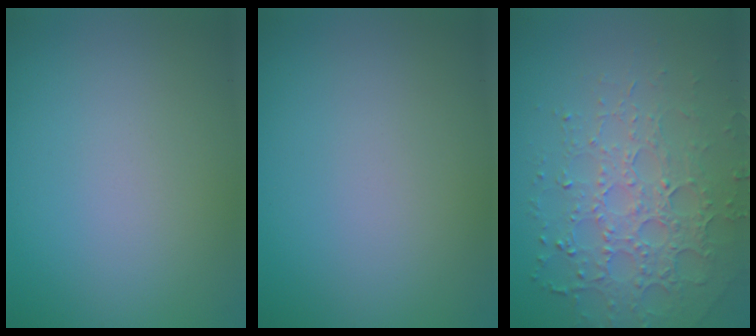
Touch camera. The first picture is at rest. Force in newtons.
{"total": 0.0}
{"total": 4.9, "press": 4.3, "slide": 2.3}